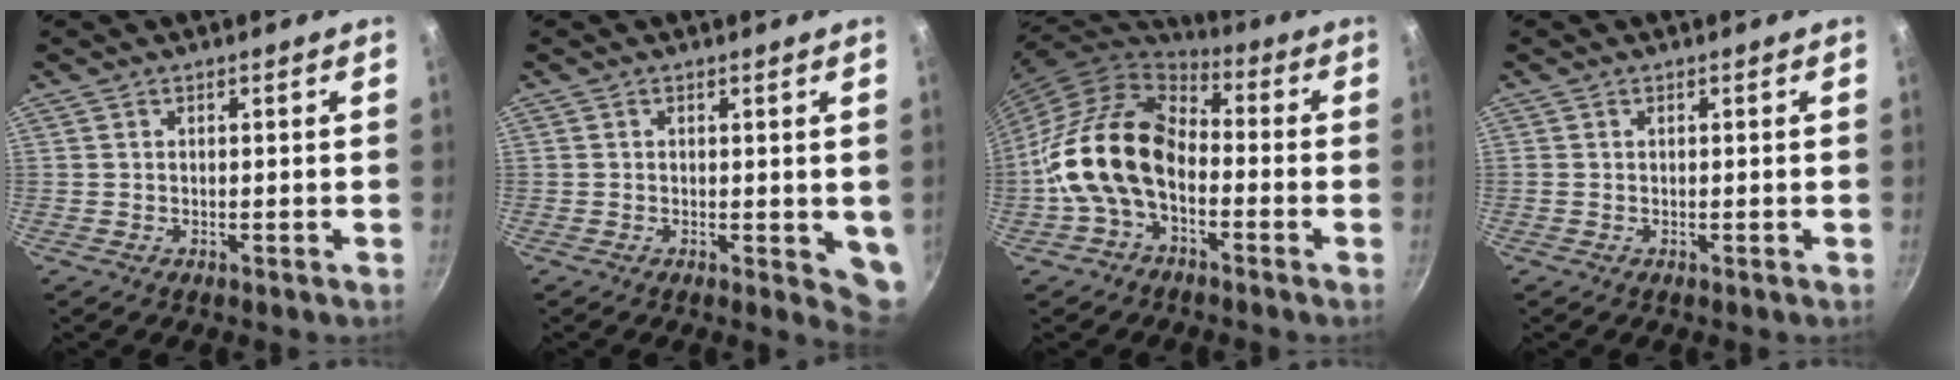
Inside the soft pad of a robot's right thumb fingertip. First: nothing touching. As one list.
[{"total": 5.6, "force": [0.2, 2.4, 5.1], "torque": [-0.055, -0.015, 0.002]}, {"total": 16.9, "force": [-4.0, 11.0, 12.2], "torque": [-0.206, 0.053, -0.095]}, {"total": 0.0}]